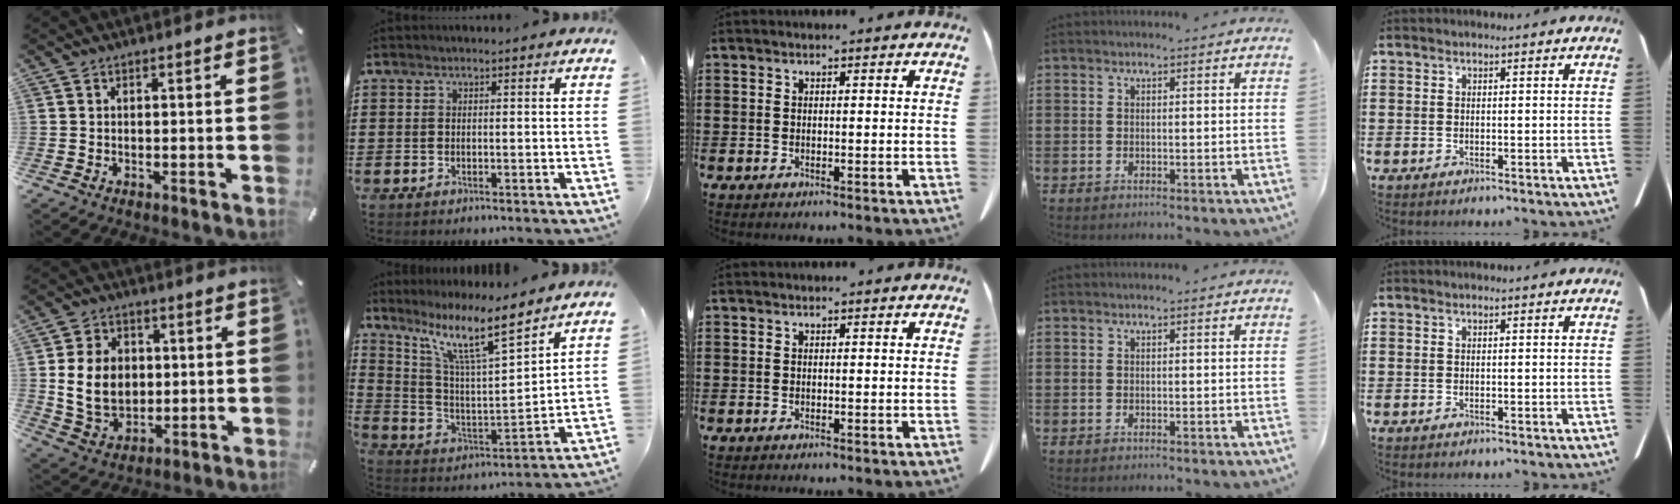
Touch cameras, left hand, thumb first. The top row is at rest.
{"thumb": {"total": 11.5, "force": [0.8, 9.5, 6.6], "torque": [-0.137, 0.012, 0.017]}, "index": {"total": 11.6, "force": [8.5, 1.6, 7.7], "torque": [-0.167, -0.040, 0.143]}}